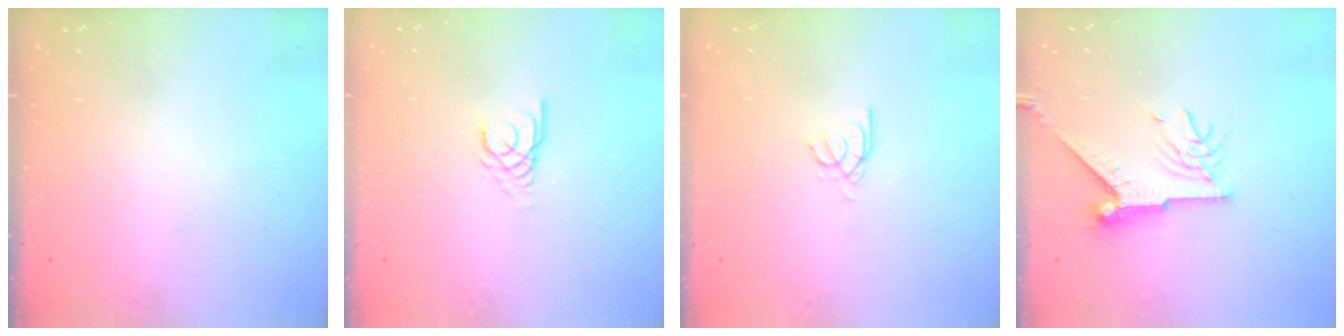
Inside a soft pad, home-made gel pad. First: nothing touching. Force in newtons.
{"total": 1.3, "press": 1.3, "slide": 0.2}
{"total": 2.4, "press": 2.4, "slide": 0.3}
{"total": 9.2, "press": 9.2, "slide": 0.2}